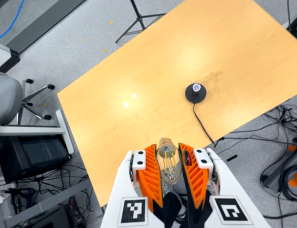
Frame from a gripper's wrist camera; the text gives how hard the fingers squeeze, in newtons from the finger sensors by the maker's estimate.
{"total": 20.4, "left": 22.8, "right": 18.0}